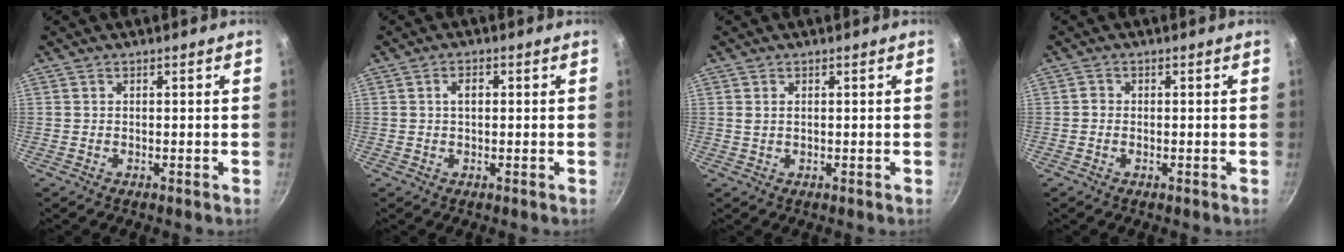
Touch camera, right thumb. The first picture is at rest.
{"total": 2.2, "force": [0.3, 1.3, 1.8], "torque": [-0.028, 0.007, 0.005]}
{"total": 1.1, "force": [0.3, 0.6, 0.9], "torque": [-0.024, 0.004, 0.011]}
{"total": 0.9, "force": [-0.2, 0.8, 0.3], "torque": [-0.003, 0.002, -0.007]}